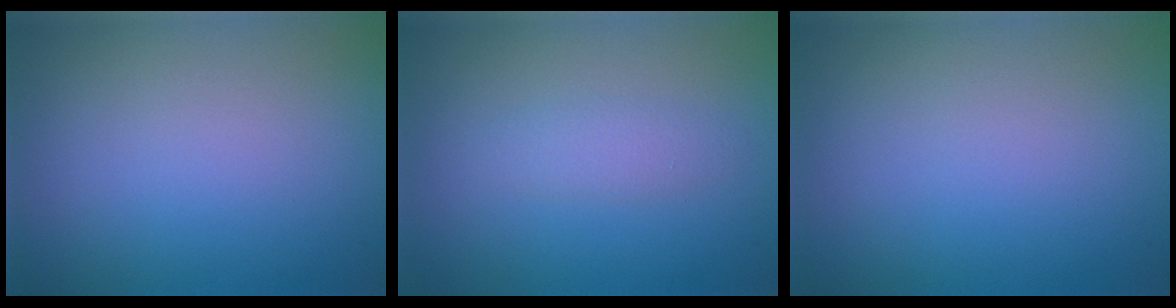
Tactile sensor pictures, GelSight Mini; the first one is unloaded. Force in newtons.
{"total": 1.6, "press": 1.6, "slide": 0.0}
{"total": 0.0}